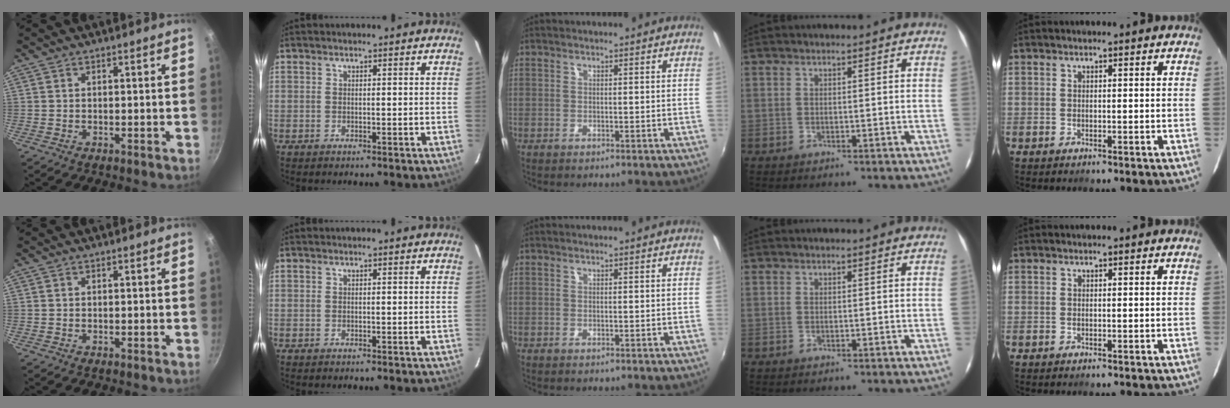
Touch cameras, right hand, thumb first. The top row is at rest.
{}